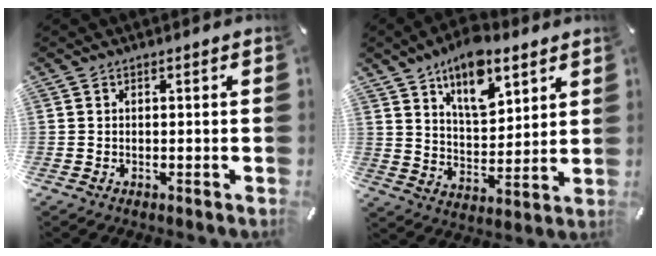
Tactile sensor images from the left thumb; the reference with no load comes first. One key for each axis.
{"total": 13.5, "fx": 9.0, "fy": 6.6, "fz": 7.6, "tx": -0.125, "ty": -0.041, "tz": 0.161}